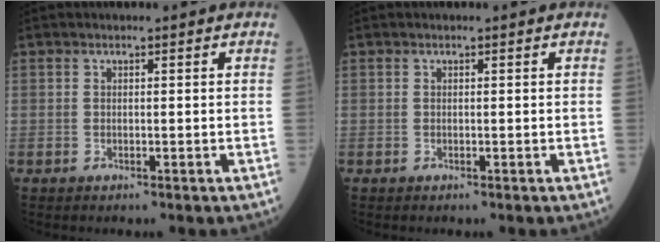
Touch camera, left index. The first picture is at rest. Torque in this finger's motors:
{"motor_torque": [-0.27, -0.22, 0.06, 0.01]}